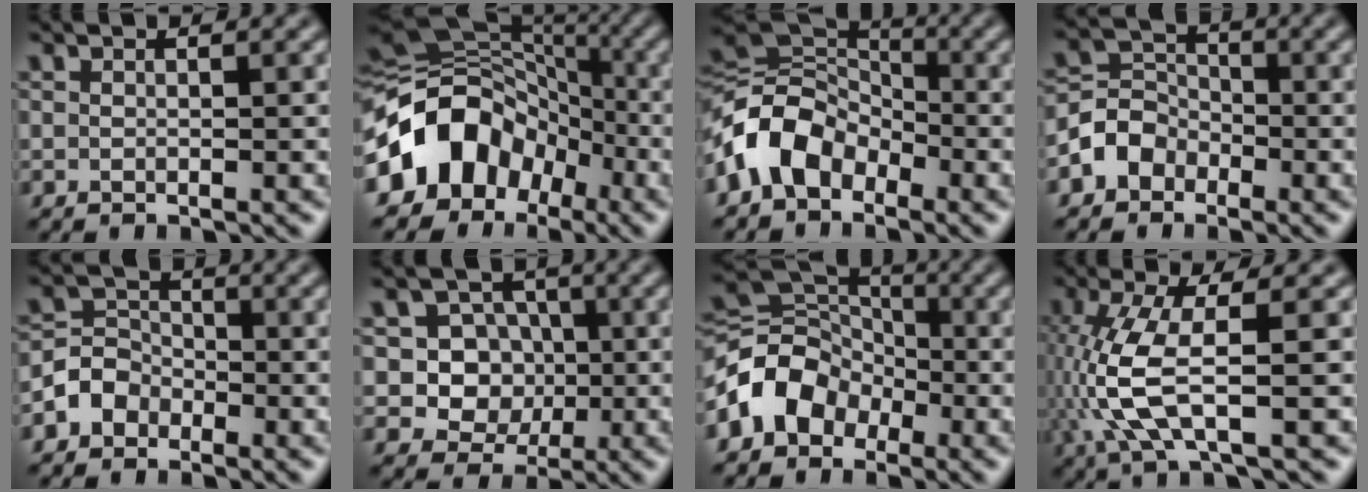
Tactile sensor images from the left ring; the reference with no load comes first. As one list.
[{"total": 11.5, "force": [-4.5, 8.8, 5.9], "torque": [-0.105, 0.013, -0.099]}, {"total": 7.2, "force": [-3.2, 5.0, 4.1], "torque": [-0.076, 0.010, -0.081]}, {"total": 3.3, "force": [-1.8, 2.7, 0.9], "torque": [-0.012, 0.010, -0.040]}, {"total": 2.9, "force": [-1.6, 2.4, 0.7], "torque": [0.002, 0.011, -0.040]}, {"total": 6.6, "force": [0.0, 6.2, 2.3], "torque": [-0.026, 0.024, -0.022]}, {"total": 6.4, "force": [-2.9, 4.9, 2.9], "torque": [-0.041, 0.011, -0.071]}, {"total": 7.1, "force": [-1.0, 2.3, 6.7], "torque": [-0.180, -0.004, -0.017]}]